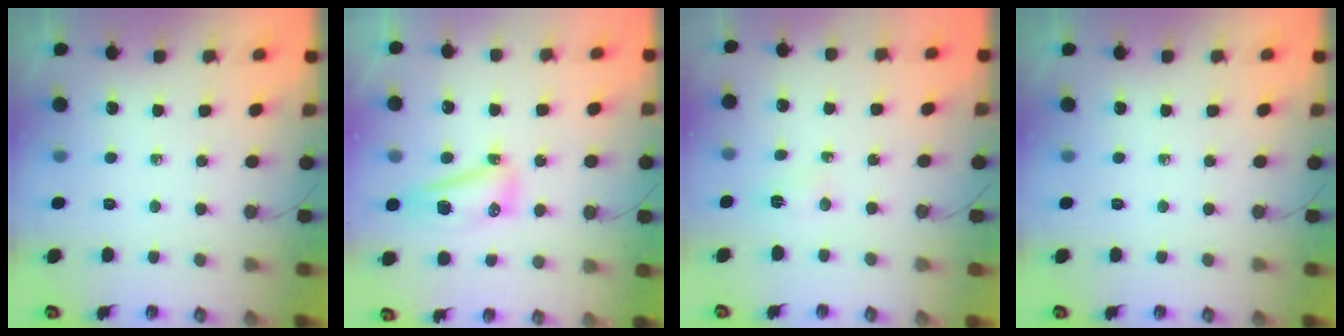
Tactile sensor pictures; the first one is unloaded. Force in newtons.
{"total": 10.8, "press": 10.7, "slide": 1.2}
{"total": 6.8, "press": 2.6, "slide": 6.3}
{"total": 0.0}